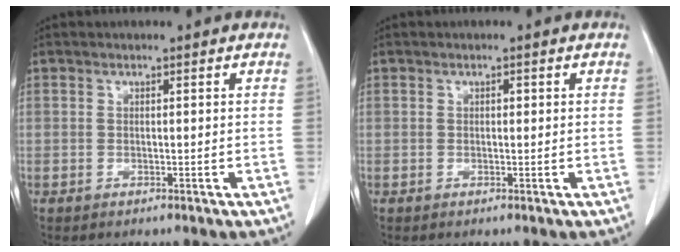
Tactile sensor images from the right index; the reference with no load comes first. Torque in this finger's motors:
{"motor_torque": [0.12, -0.07, 0.08, 0.02]}